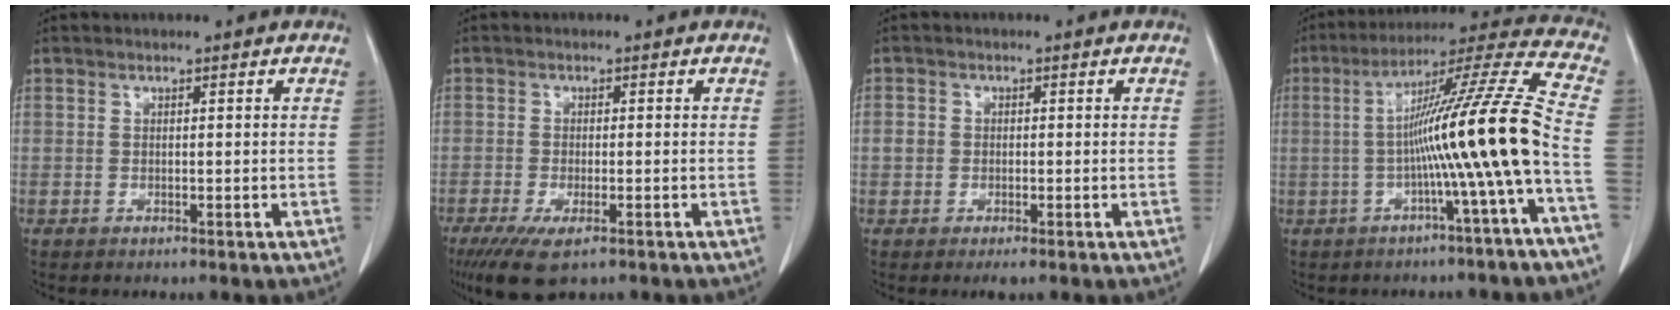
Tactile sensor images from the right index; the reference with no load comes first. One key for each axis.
{"total": 6.3, "fx": -3.9, "fy": 1.7, "fz": 4.7, "tx": -0.082, "ty": -0.016, "tz": -0.064}
{"total": 2.5, "fx": -0.6, "fy": 1.9, "fz": 1.5, "tx": -0.028, "ty": 0.005, "tz": -0.006}
{"total": 15.7, "fx": -2.9, "fy": -2.5, "fz": 15.2, "tx": -0.234, "ty": 0.015, "tz": -0.056}